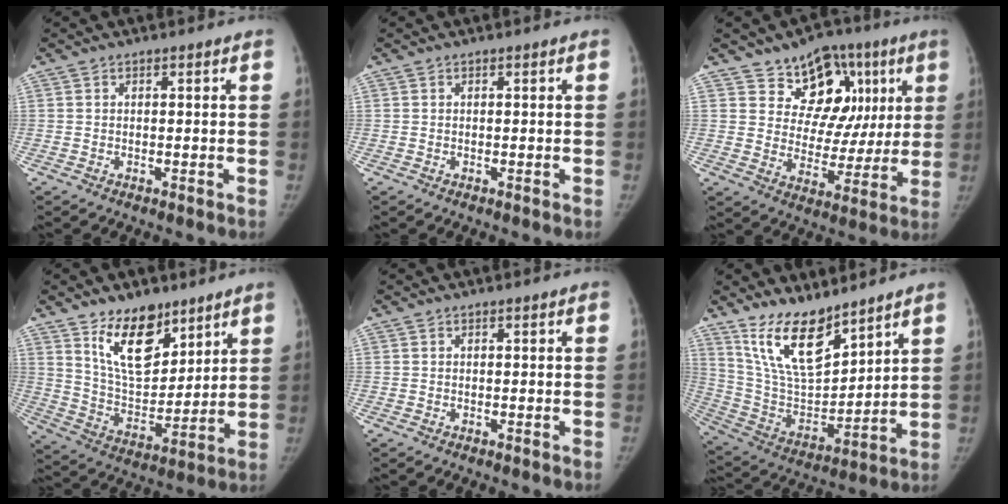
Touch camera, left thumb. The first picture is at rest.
{"total": 0.0}
{"total": 16.0, "force": [7.6, 11.4, 8.4], "torque": [-0.048, -0.017, 0.116]}
{"total": 14.7, "force": [9.4, 7.7, 8.3], "torque": [-0.094, -0.072, 0.178]}
{"total": 0.0}
{"total": 16.0, "force": [11.6, 6.0, 9.2], "torque": [-0.131, -0.073, 0.235]}